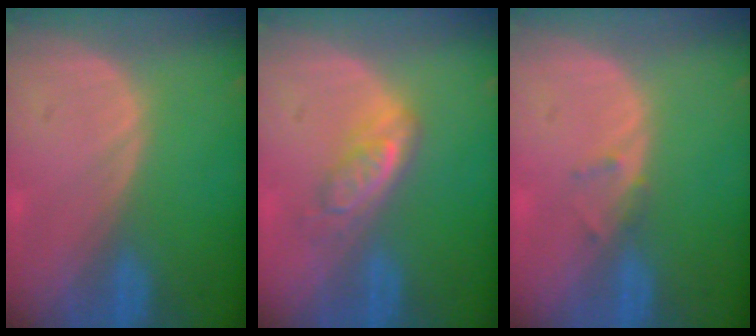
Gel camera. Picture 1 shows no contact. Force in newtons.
{"total": 4.9, "press": 4.6, "slide": 1.7}
{"total": 1.3, "press": 1.1, "slide": 0.8}